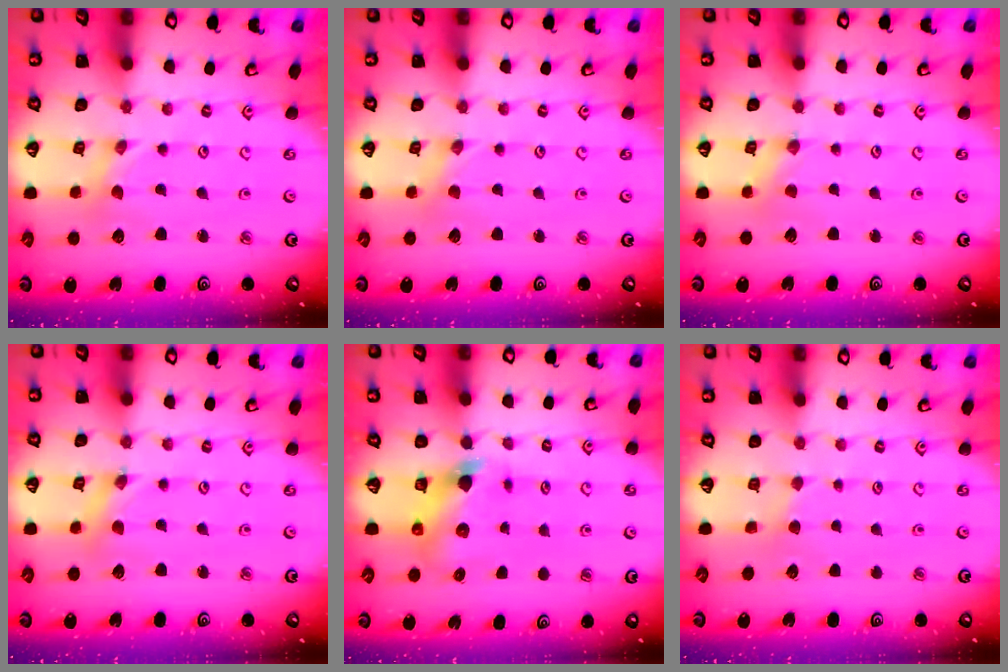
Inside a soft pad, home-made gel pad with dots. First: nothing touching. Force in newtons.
{"total": 0.6, "press": 0.6, "slide": 0.2}
{"total": 0.8, "press": 0.7, "slide": 0.1}
{"total": 2.3, "press": 2.3, "slide": 0.3}
{"total": 7.1, "press": 7.0, "slide": 0.8}
{"total": 2.1, "press": 2.1, "slide": 0.3}